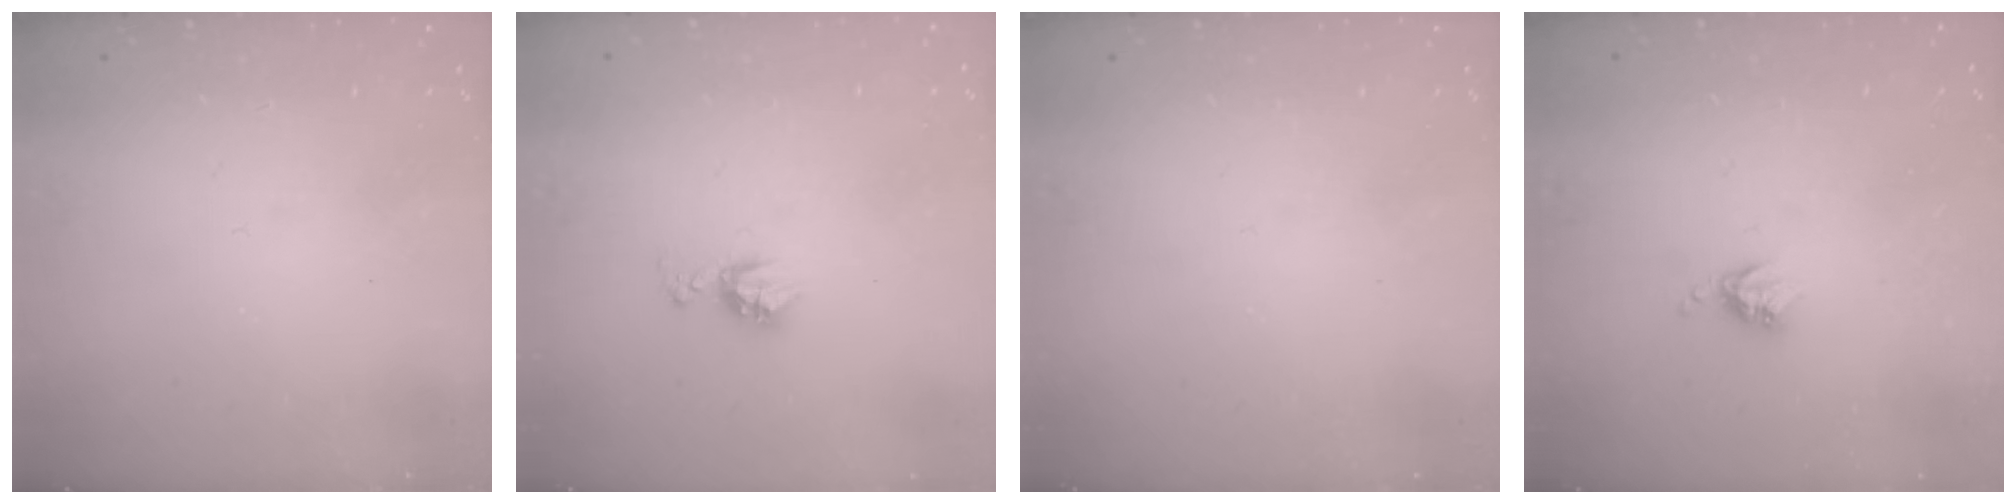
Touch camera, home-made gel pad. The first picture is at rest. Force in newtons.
{"total": 5.9, "press": 5.9, "slide": 0.6}
{"total": 0.0}
{"total": 3.6, "press": 3.6, "slide": 0.5}